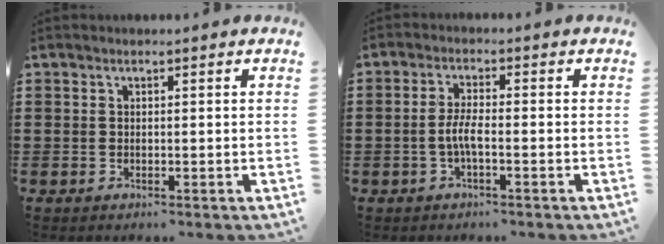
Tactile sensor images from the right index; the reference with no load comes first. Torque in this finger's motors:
{"motor_torque": [1.40, 0.16, 0.14, 0.13]}